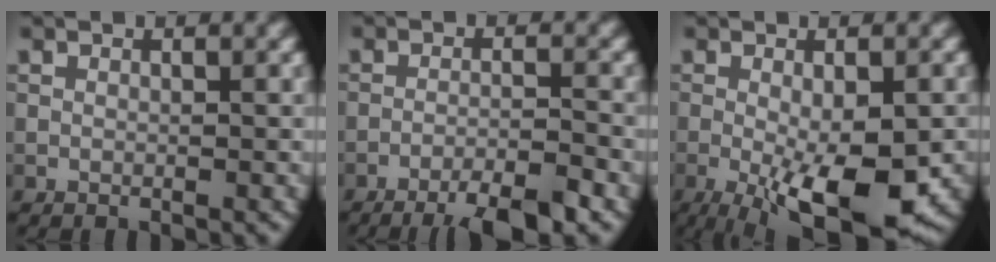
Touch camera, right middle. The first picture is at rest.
{"total": 5.7, "force": [-4.2, 0.8, 3.7], "torque": [-0.057, -0.005, -0.070]}
{"total": 10.2, "force": [-3.4, 3.0, 9.2], "torque": [-0.155, -0.023, -0.043]}